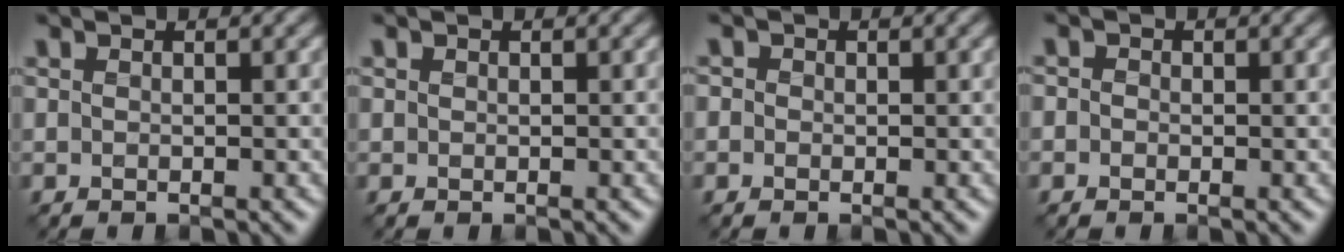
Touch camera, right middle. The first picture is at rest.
{"total": 0.0}
{"total": 1.1, "force": [0.1, 1.0, 0.3], "torque": [0.001, 0.004, -0.008]}
{"total": 1.0, "force": [-0.1, 0.9, 0.4], "torque": [0.001, 0.001, -0.011]}